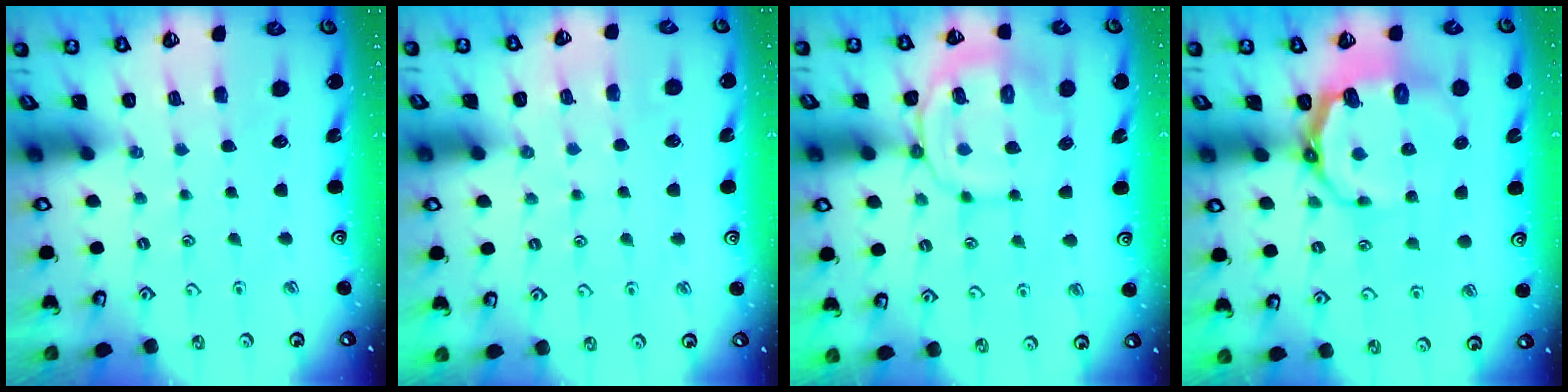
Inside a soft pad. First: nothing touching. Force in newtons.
{"total": 4.7, "press": 4.7, "slide": 0.5}
{"total": 11.7, "press": 11.7, "slide": 1.3}
{"total": 8.5, "press": 7.4, "slide": 4.1}